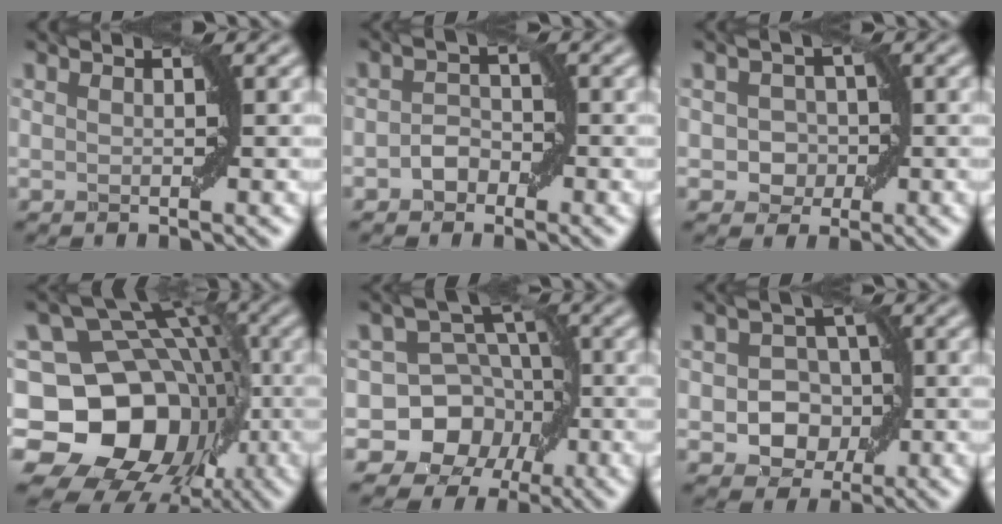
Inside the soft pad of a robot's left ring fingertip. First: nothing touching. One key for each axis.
{"total": 1.9, "fx": -1.1, "fy": 1.4, "fz": 0.8, "tx": -0.013, "ty": 0.007, "tz": -0.020}
{"total": 2.2, "fx": -0.3, "fy": 2.0, "fz": 0.9, "tx": 0.000, "ty": 0.001, "tz": -0.011}
{"total": 19.0, "fx": -4.9, "fy": 15.9, "fz": 9.3, "tx": -0.138, "ty": 0.010, "tz": -0.110}
{"total": 7.9, "fx": -2.8, "fy": 7.1, "fz": 2.2, "tx": -0.017, "ty": 0.015, "tz": -0.072}
{"total": 4.4, "fx": -0.9, "fy": 3.6, "fz": 2.3, "tx": -0.007, "ty": 0.000, "tz": -0.023}